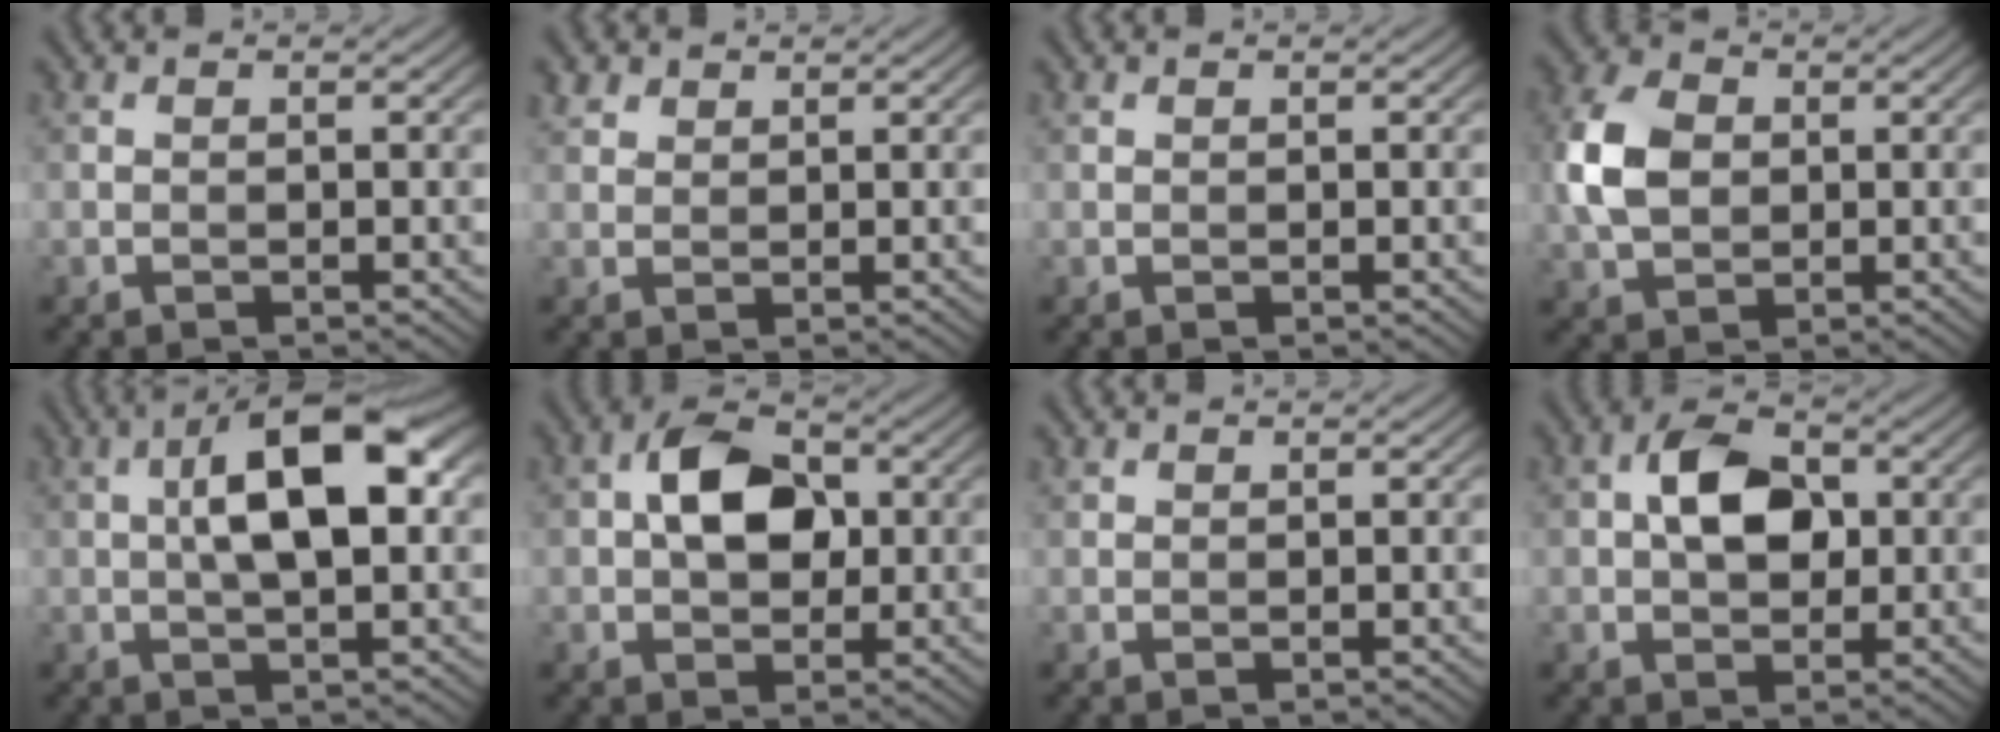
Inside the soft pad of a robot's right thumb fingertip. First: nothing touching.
{"total": 1.8, "force": [1.3, 1.2, 0.5], "torque": [-0.016, 0.007, 0.031]}
{"total": 0.0}
{"total": 7.1, "force": [0.6, 5.1, 4.9], "torque": [-0.126, 0.011, 0.007]}
{"total": 10.3, "force": [1.4, 3.8, 9.5], "torque": [-0.157, 0.022, 0.017]}
{"total": 7.2, "force": [0.8, 4.8, 5.4], "torque": [-0.095, 0.012, 0.004]}
{"total": 0.5, "force": [0.4, 0.3, 0.1], "torque": [-0.003, 0.001, 0.012]}
{"total": 6.4, "force": [0.7, 4.1, 4.9], "torque": [-0.090, 0.009, 0.005]}